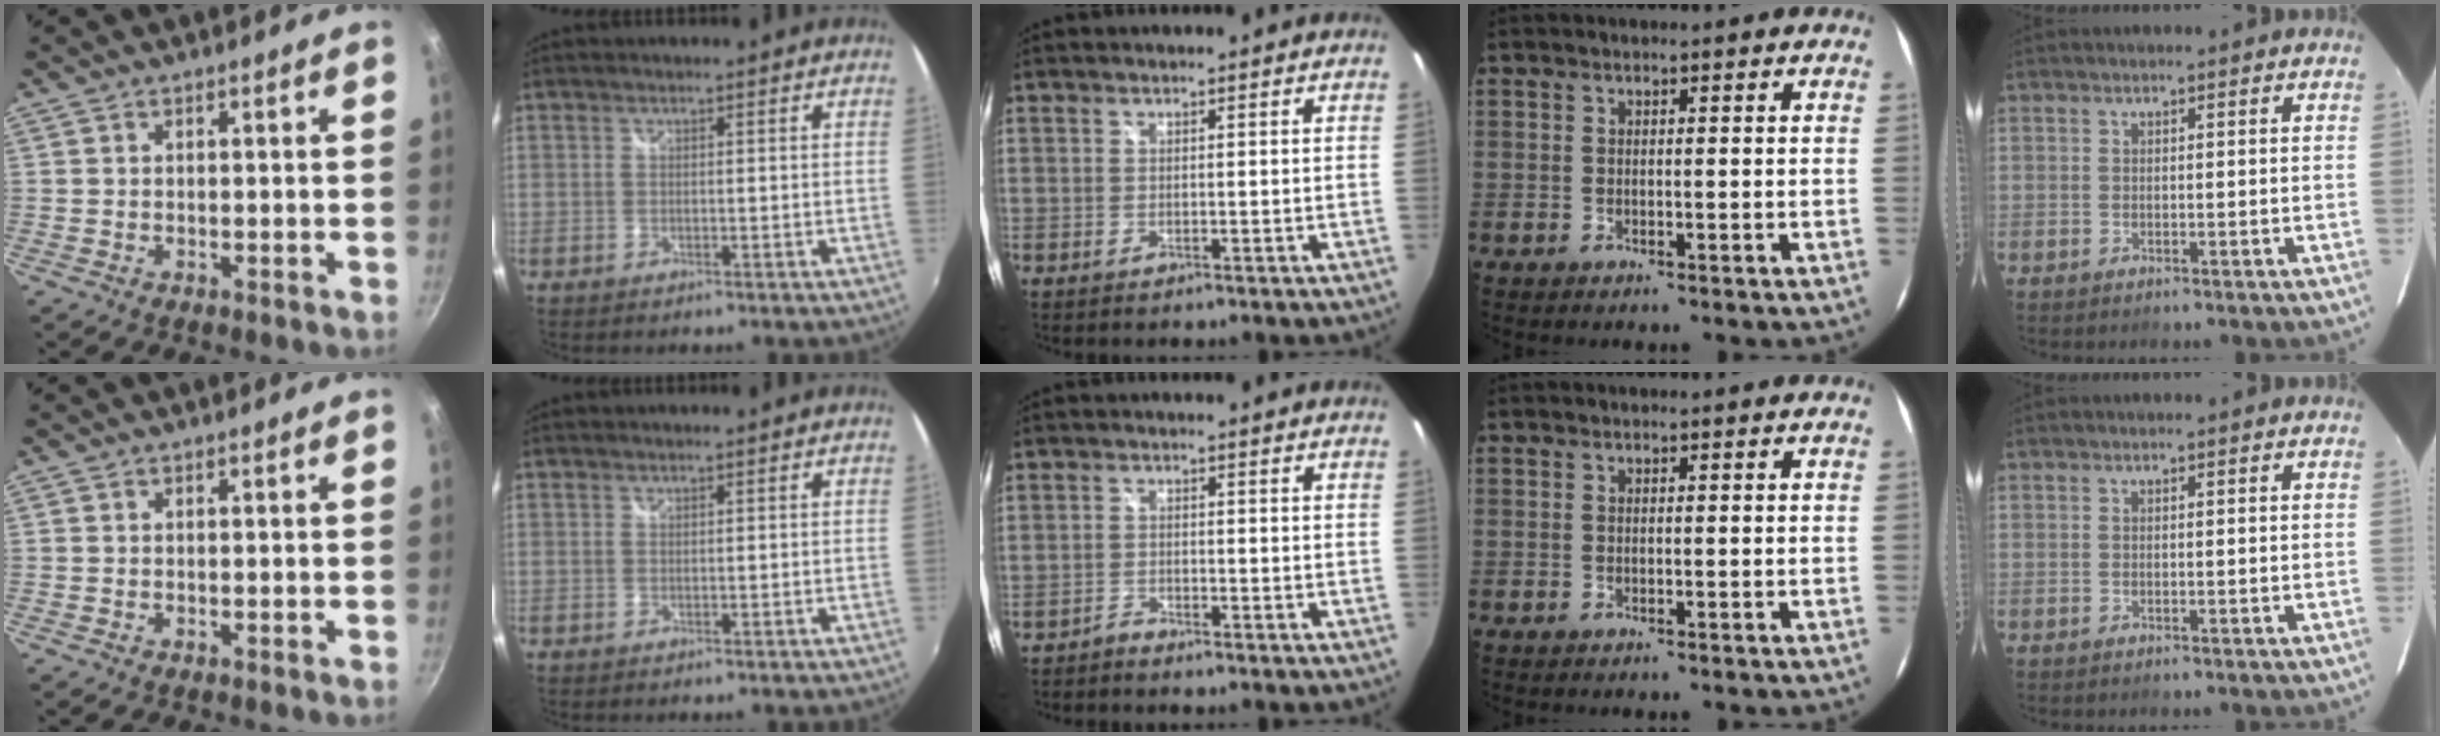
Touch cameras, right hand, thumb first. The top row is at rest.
{"middle": {"total": 1.5, "force": [-1.5, 0.2, -0.1], "torque": [-0.004, -0.001, -0.030]}}